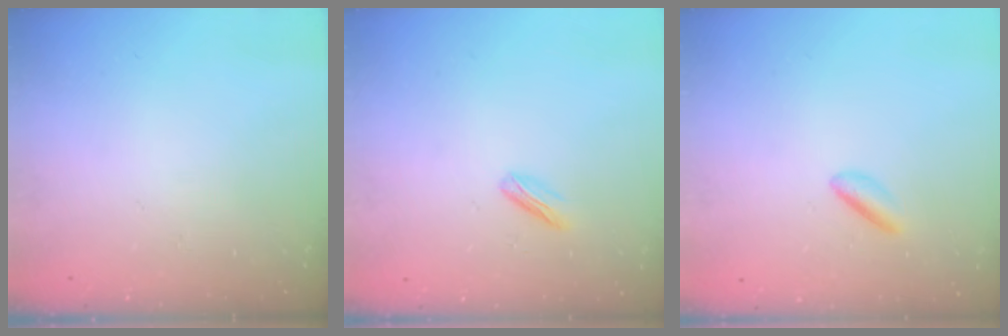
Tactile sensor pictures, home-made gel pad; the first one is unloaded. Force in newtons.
{"total": 2.8, "press": 2.7, "slide": 0.6}
{"total": 2.1, "press": 2.0, "slide": 0.8}